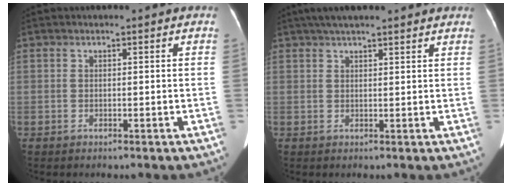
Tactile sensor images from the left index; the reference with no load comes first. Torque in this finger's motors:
{"motor_torque": [1.04, -1.07, 0.14, 0.12]}